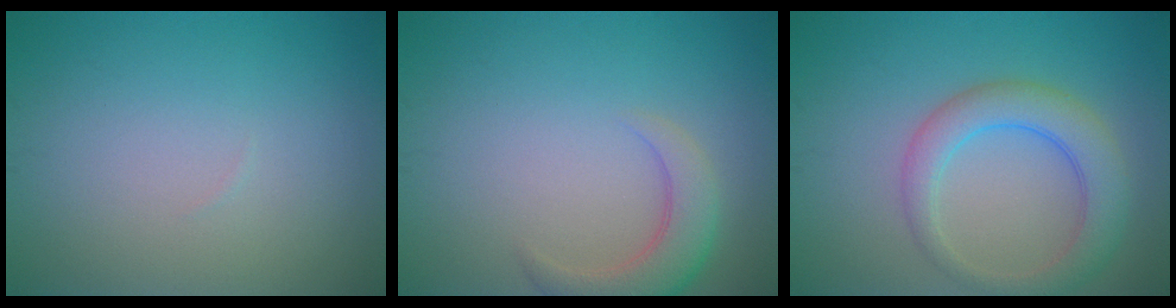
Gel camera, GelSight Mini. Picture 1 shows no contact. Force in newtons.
{"total": 3.6, "press": 3.6, "slide": 0.3}
{"total": 4.4, "press": 4.4, "slide": 0.2}